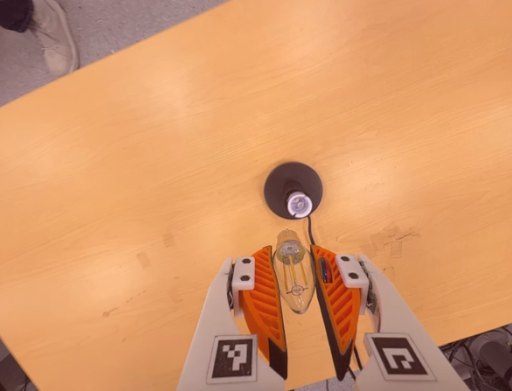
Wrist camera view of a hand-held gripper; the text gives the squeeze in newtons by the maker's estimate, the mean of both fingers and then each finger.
{"total": 15.6, "left": 18.2, "right": 13.0}